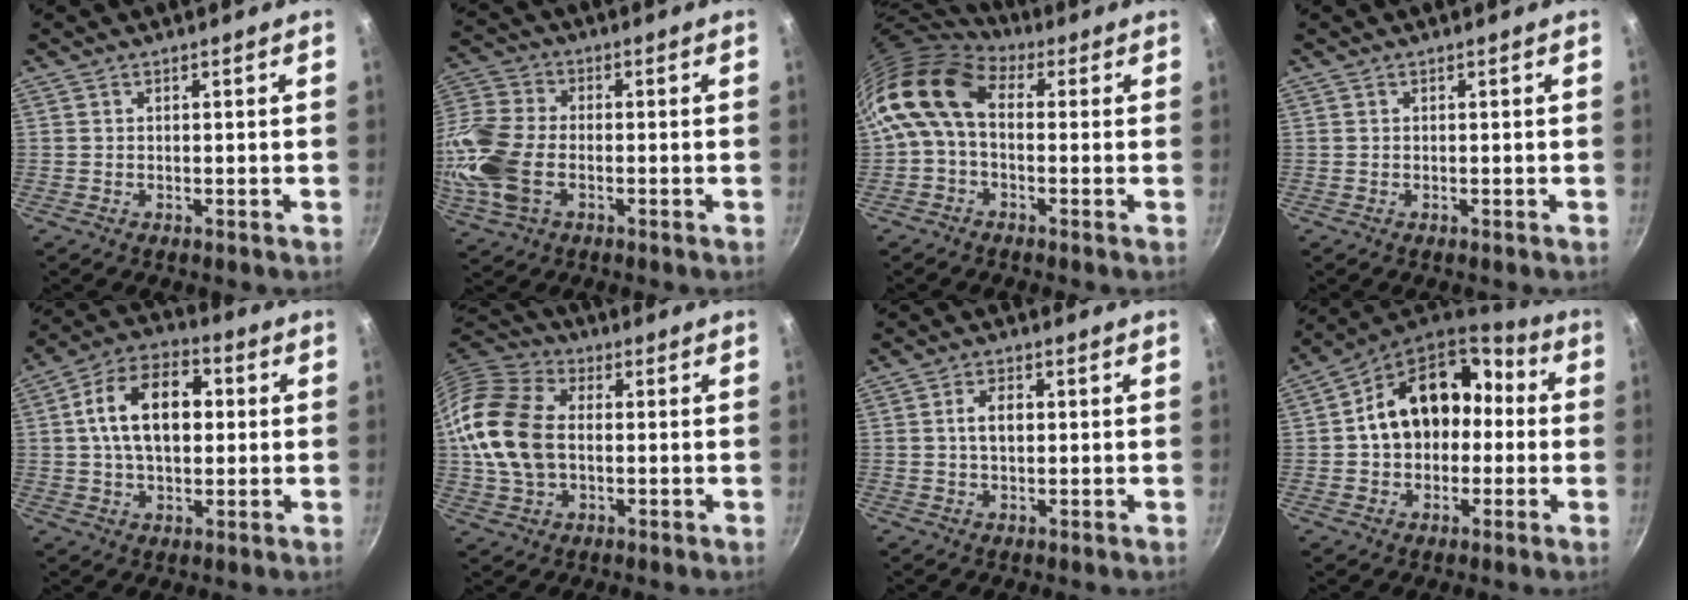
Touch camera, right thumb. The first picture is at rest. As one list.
[{"total": 15.1, "force": [-3.3, 9.7, 11.1], "torque": [-0.242, 0.020, -0.076]}, {"total": 11.2, "force": [0.8, 7.2, 8.5], "torque": [-0.154, 0.024, -0.005]}, {"total": 0.0}, {"total": 15.4, "force": [2.1, 9.7, 11.8], "torque": [-0.169, 0.024, 0.019]}, {"total": 16.6, "force": [0.2, 11.4, 12.0], "torque": [-0.224, 0.023, -0.006]}, {"total": 4.2, "force": [0.4, 2.6, 3.3], "torque": [-0.046, 0.010, 0.004]}, {"total": 18.3, "force": [1.0, 13.8, 12.0], "torque": [-0.164, 0.057, 0.007]}]